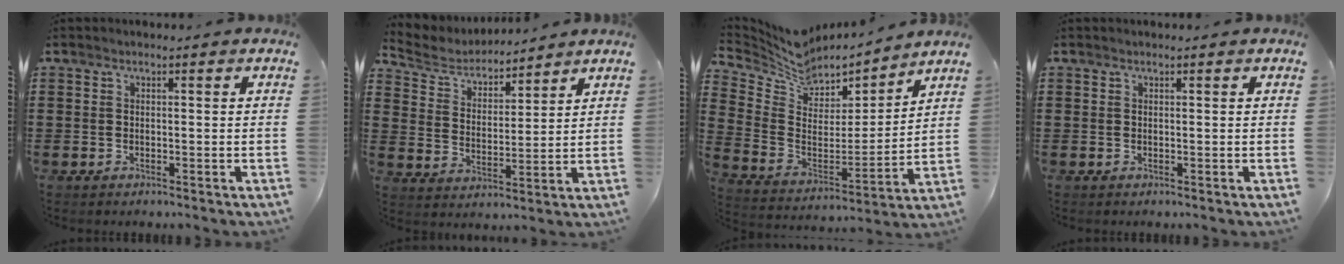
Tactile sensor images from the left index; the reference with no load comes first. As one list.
[{"total": 5.0, "force": [4.8, 1.3, 0.7], "torque": [-0.042, -0.025, 0.081]}, {"total": 7.4, "force": [6.3, 3.7, 1.3], "torque": [-0.070, -0.041, 0.112]}, {"total": 0.0}]